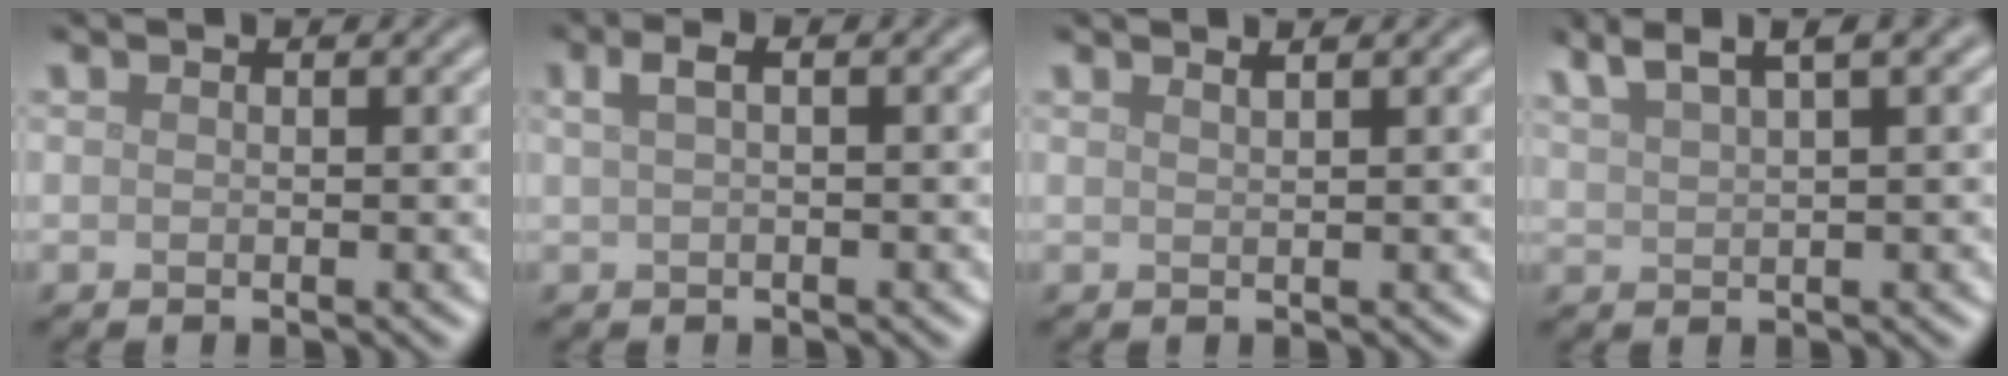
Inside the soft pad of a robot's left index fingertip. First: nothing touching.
{"total": 2.2, "force": [0.8, 0.7, 1.9], "torque": [-0.034, 0.013, 0.013]}
{"total": 1.4, "force": [1.0, 0.5, 0.8], "torque": [-0.002, 0.004, 0.003]}
{"total": 5.3, "force": [3.9, 1.0, 3.5], "torque": [-0.052, 0.020, 0.066]}